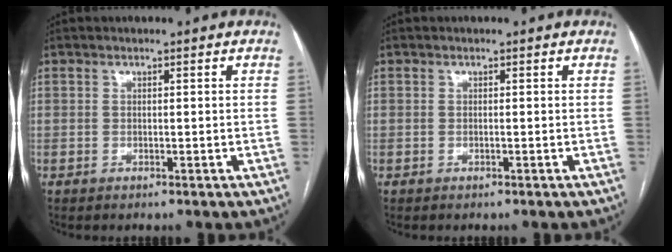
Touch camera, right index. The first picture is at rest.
{"total": 0.0}